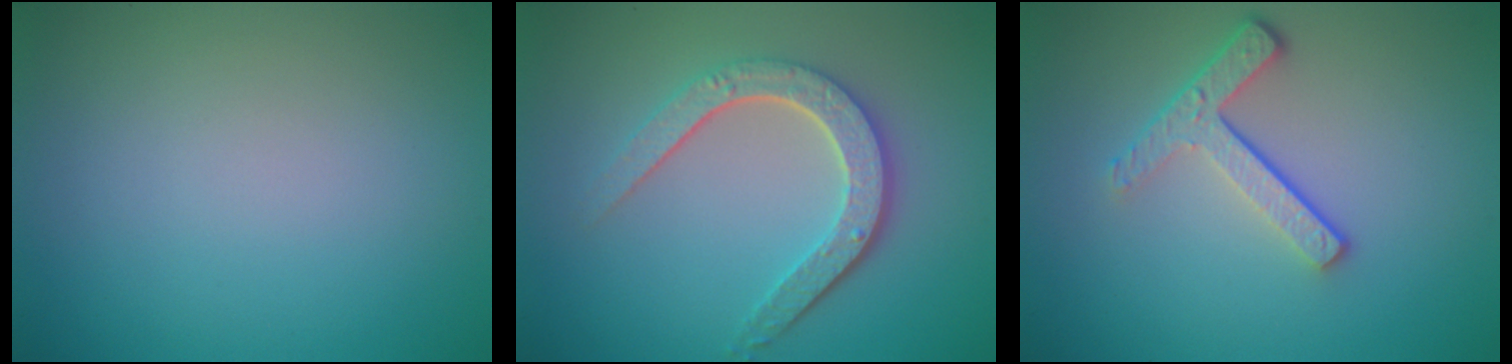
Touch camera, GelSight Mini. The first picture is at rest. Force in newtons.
{"total": 4.8, "press": 3.7, "slide": 3.0}
{"total": 3.6, "press": 2.6, "slide": 2.5}